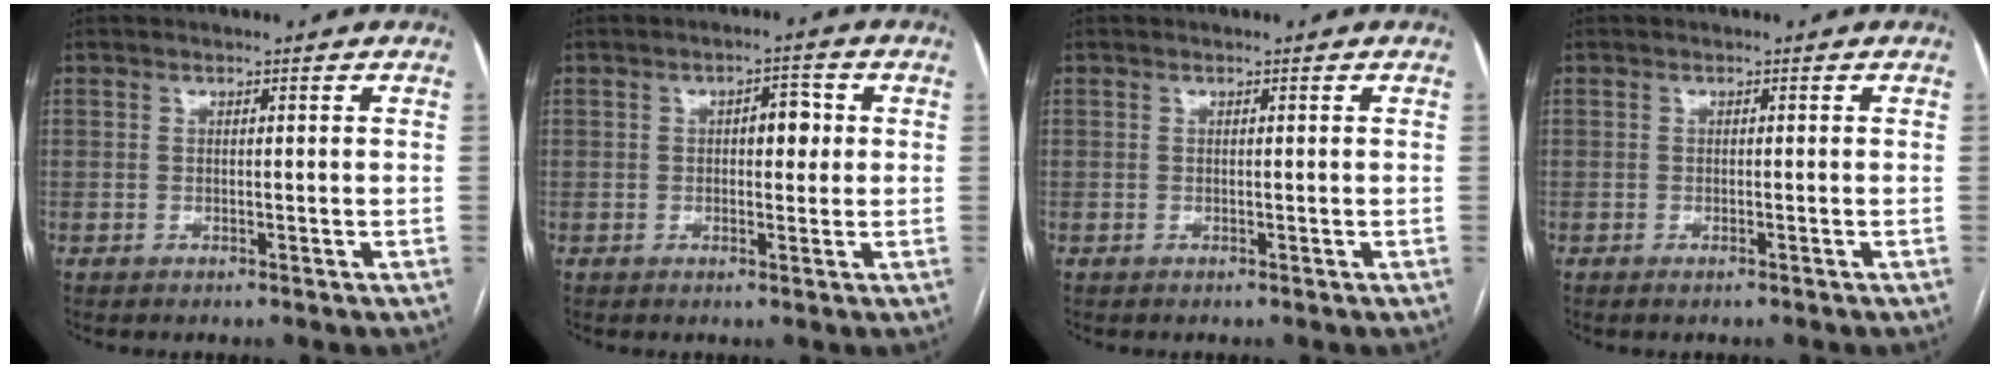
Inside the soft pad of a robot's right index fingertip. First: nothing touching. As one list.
[{"total": 3.9, "force": [0.7, 1.9, 3.4], "torque": [-0.050, 0.013, 0.011]}, {"total": 0.0}, {"total": 0.8, "force": [-0.5, 0.0, 0.5], "torque": [-0.012, -0.002, -0.008]}]